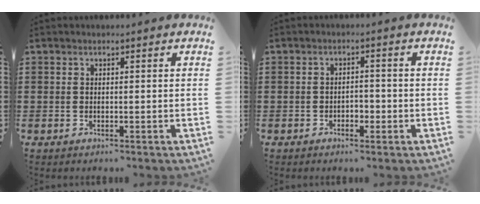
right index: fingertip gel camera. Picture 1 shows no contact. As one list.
[{"total": 1.8, "force": [-0.9, 1.2, 1.0], "torque": [-0.023, 0.003, -0.020]}]